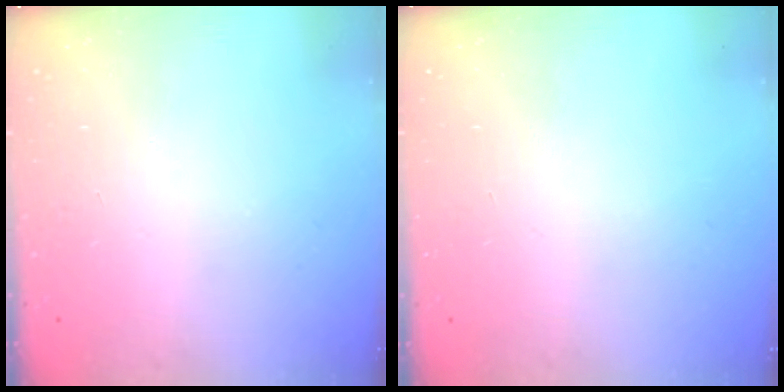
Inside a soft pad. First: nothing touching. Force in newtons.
{"total": 0.0}